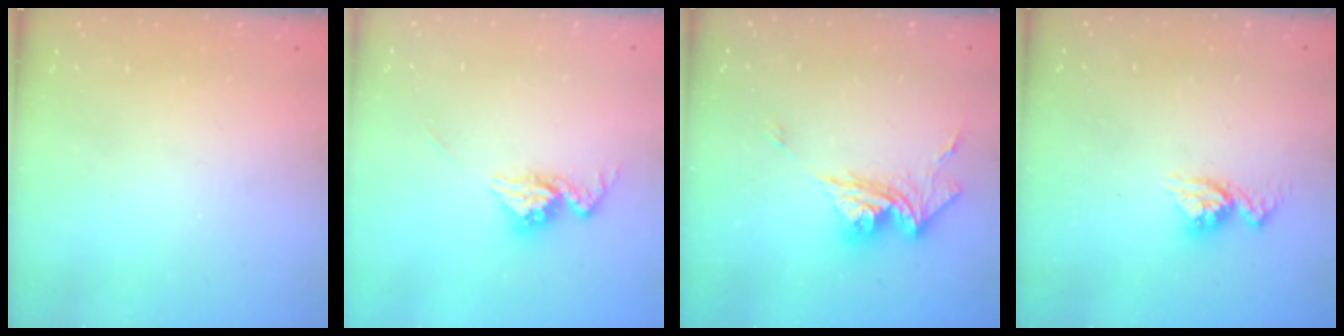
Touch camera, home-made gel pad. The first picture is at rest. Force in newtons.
{"total": 12.4, "press": 12.3, "slide": 1.0}
{"total": 12.0, "press": 11.9, "slide": 1.5}
{"total": 9.2, "press": 9.2, "slide": 0.8}